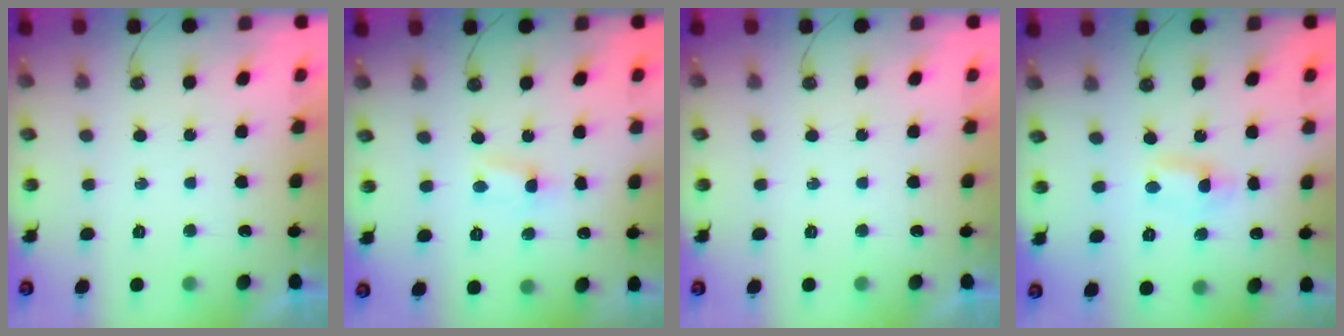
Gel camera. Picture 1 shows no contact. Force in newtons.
{"total": 1.9, "press": 1.9, "slide": 0.2}
{"total": 0.0}
{"total": 1.1, "press": 0.8, "slide": 0.6}